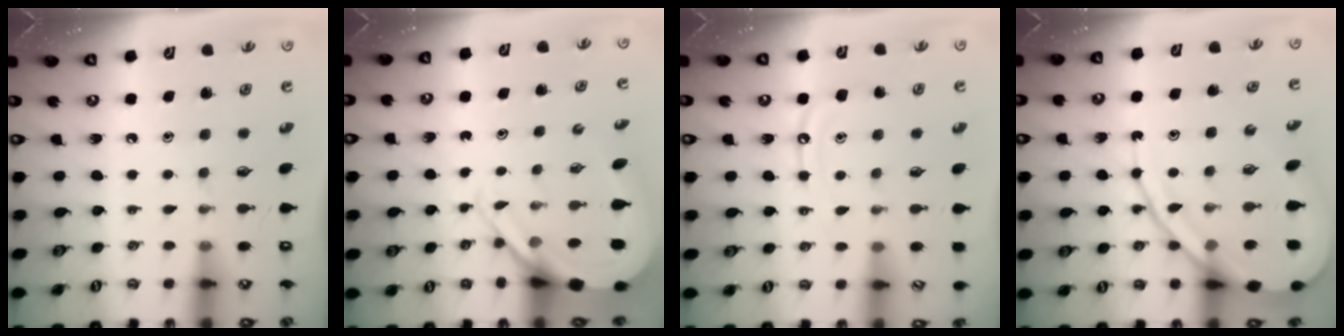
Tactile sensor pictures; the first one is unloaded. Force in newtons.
{"total": 8.7, "press": 8.6, "slide": 0.7}
{"total": 8.0, "press": 7.9, "slide": 0.9}
{"total": 14.7, "press": 14.6, "slide": 1.7}